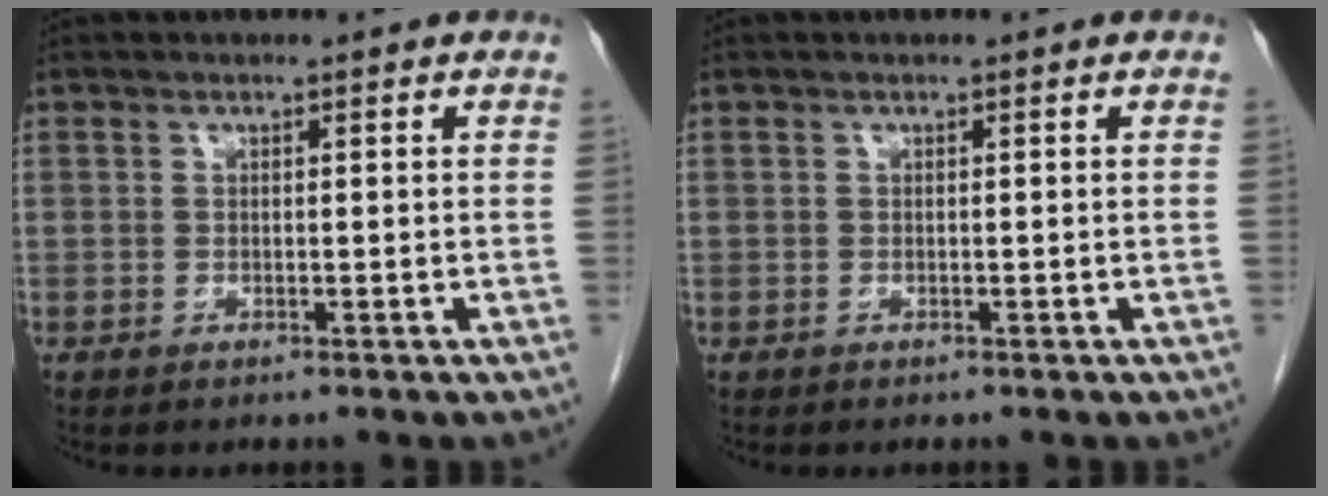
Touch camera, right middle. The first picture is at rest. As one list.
[{"total": 0.0}]